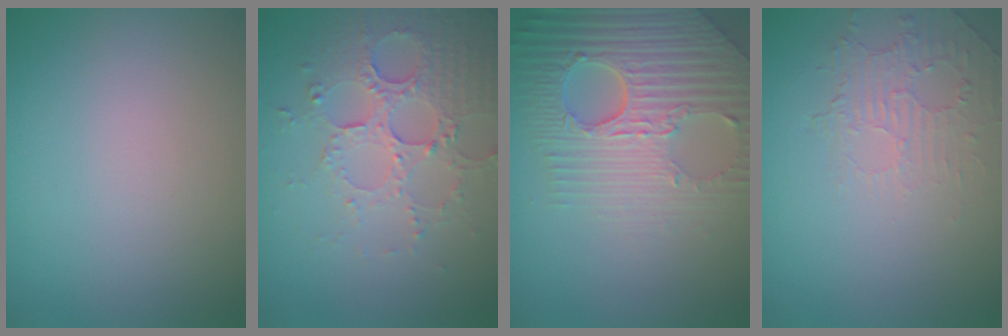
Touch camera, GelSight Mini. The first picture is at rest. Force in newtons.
{"total": 5.3, "press": 3.8, "slide": 3.7}
{"total": 8.5, "press": 5.8, "slide": 6.2}
{"total": 2.0, "press": 0.8, "slide": 1.8}